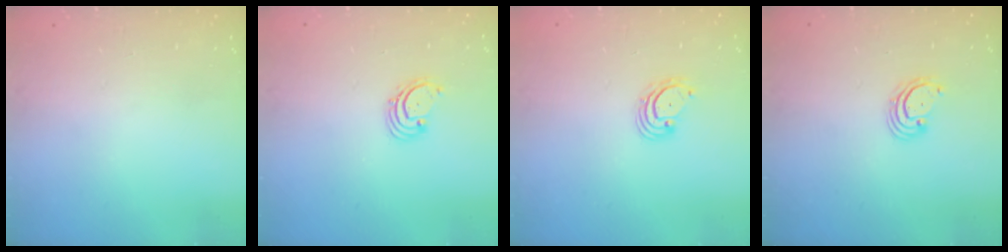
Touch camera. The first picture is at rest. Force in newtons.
{"total": 1.6, "press": 1.6, "slide": 0.2}
{"total": 3.2, "press": 3.2, "slide": 0.4}
{"total": 2.7, "press": 2.7, "slide": 0.7}